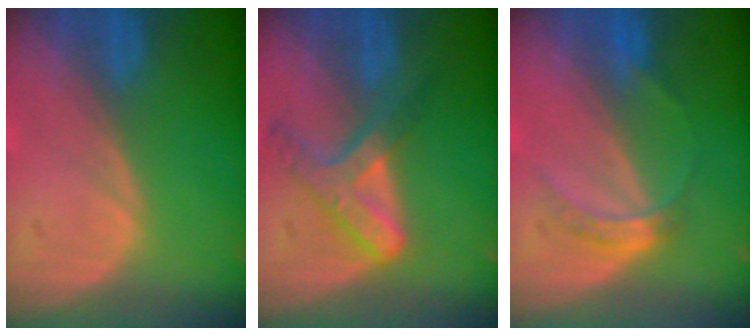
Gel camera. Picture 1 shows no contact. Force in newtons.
{"total": 7.0, "press": 5.9, "slide": 3.7}
{"total": 3.5, "press": 3.2, "slide": 1.5}